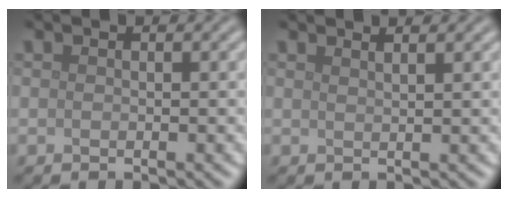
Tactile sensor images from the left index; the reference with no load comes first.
{"total": 2.4, "force": [1.8, 0.9, 1.3], "torque": [0.009, 0.008, -0.002]}